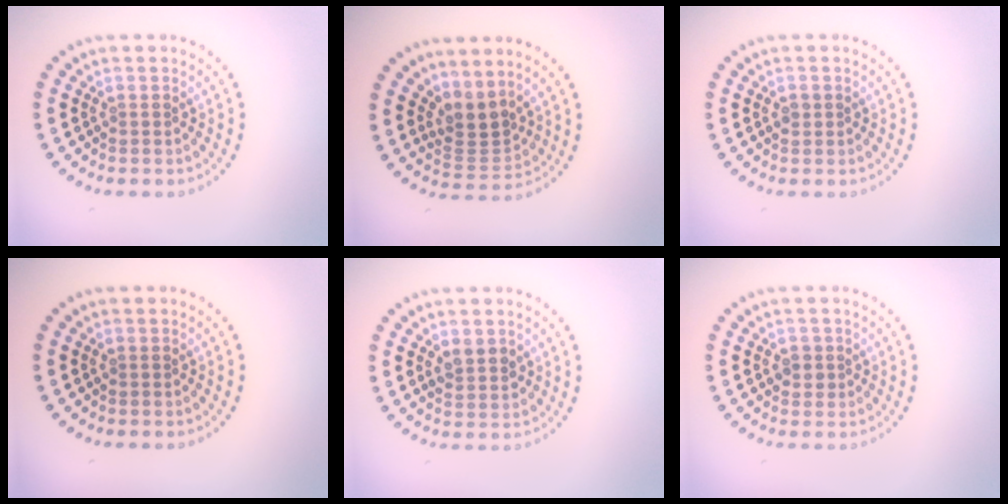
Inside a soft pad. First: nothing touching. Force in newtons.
{"total": 2.8, "press": 2.0, "slide": 2.0}
{"total": 0.9, "press": 0.9, "slide": 0.1}
{"total": 0.0}
{"total": 1.8, "press": 1.8, "slide": 0.5}
{"total": 1.3, "press": 1.2, "slide": 0.6}